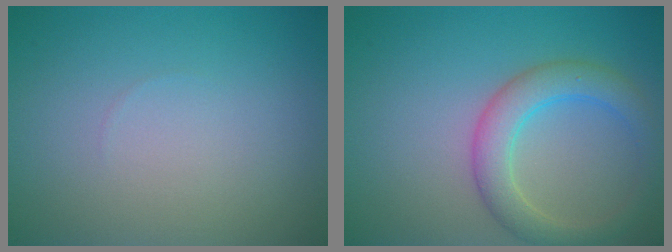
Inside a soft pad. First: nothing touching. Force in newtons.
{"total": 4.1, "press": 4.1, "slide": 0.0}